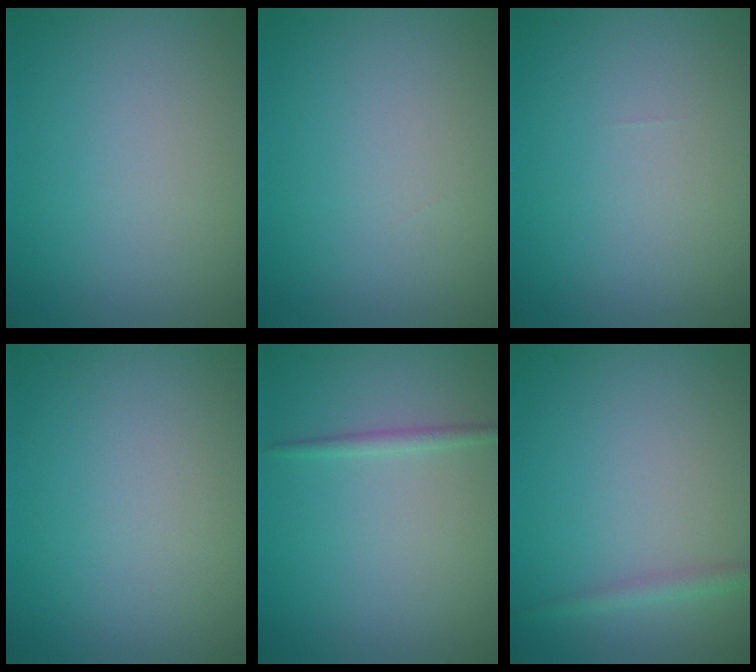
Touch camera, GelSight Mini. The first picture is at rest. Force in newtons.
{"total": 0.0}
{"total": 0.0}
{"total": 0.0}
{"total": 1.0, "press": 1.0, "slide": 0.0}
{"total": 1.3, "press": 1.3, "slide": 0.1}